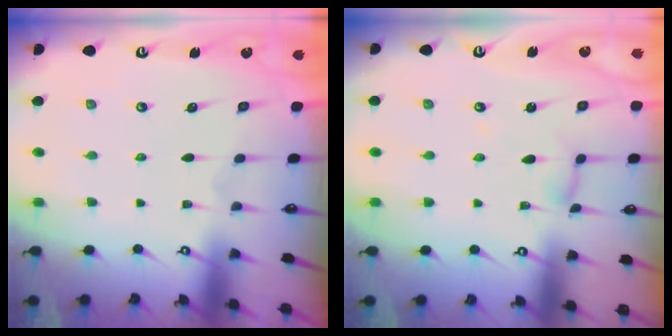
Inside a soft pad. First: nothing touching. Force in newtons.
{"total": 4.6, "press": 4.6, "slide": 0.2}